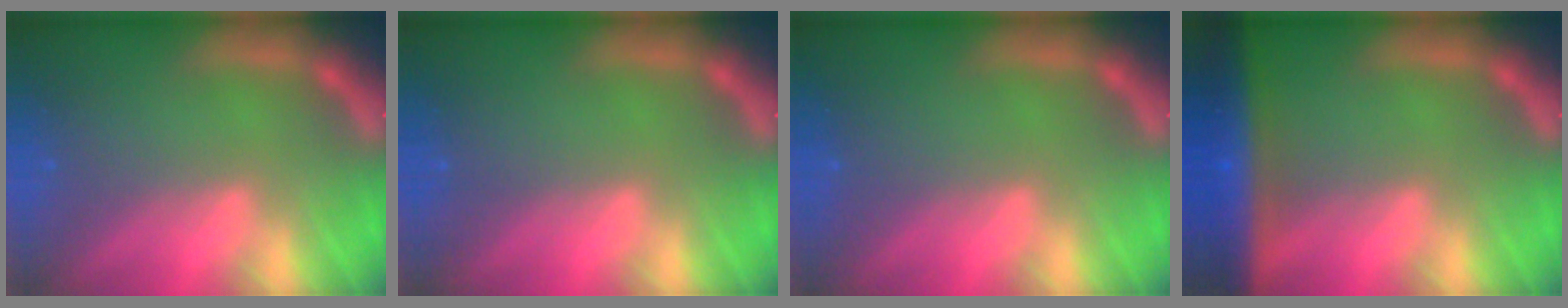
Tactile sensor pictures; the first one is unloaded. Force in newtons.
{"total": 0.0}
{"total": 0.0}
{"total": 10.0}